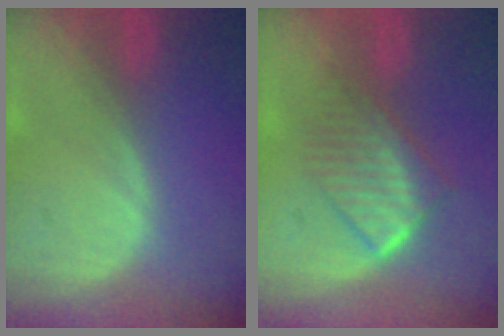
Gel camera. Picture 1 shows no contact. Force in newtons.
{"total": 6.8, "press": 5.9, "slide": 3.4}